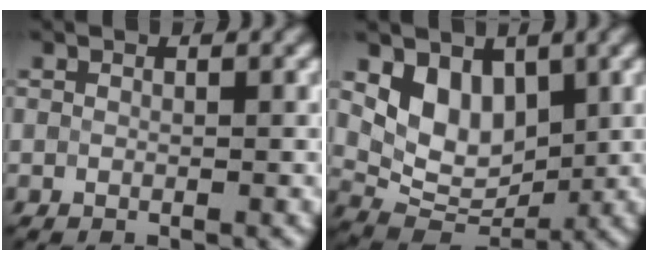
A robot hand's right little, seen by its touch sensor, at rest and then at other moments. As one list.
[{"total": 5.4, "force": [2.1, 3.7, 3.3], "torque": [-0.058, -0.012, 0.037]}]